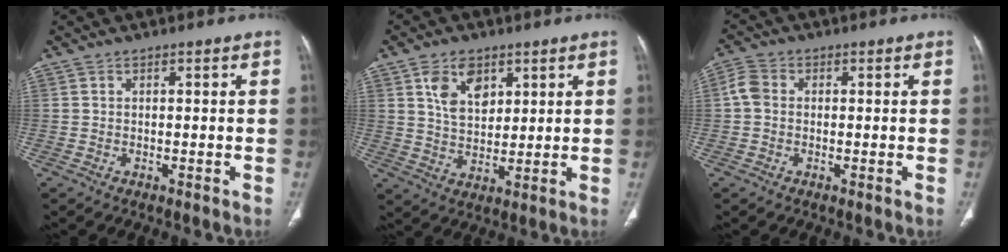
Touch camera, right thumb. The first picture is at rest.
{"total": 8.2, "force": [3.9, 5.1, 5.1], "torque": [-0.068, -0.021, 0.075]}
{"total": 3.4, "force": [0.1, 2.7, 2.1], "torque": [-0.042, 0.011, -0.005]}